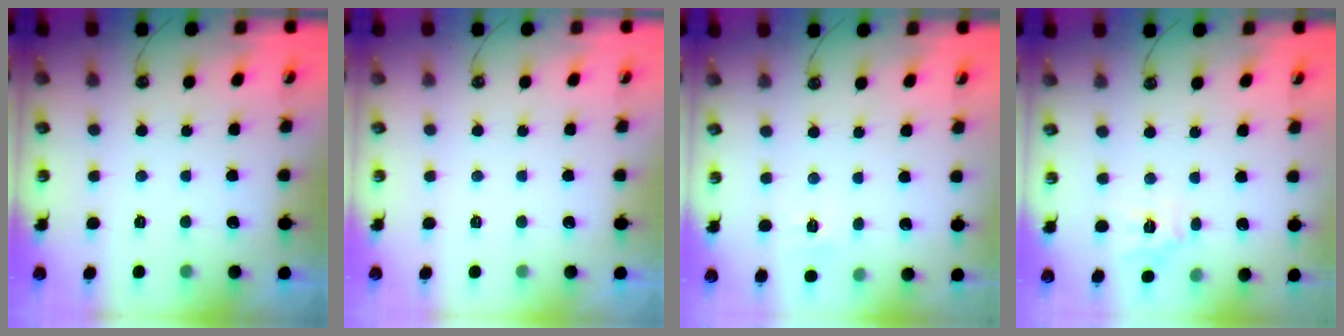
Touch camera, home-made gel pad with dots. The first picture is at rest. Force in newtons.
{"total": 0.0}
{"total": 4.7, "press": 4.6, "slide": 0.7}
{"total": 9.0, "press": 9.0, "slide": 0.6}